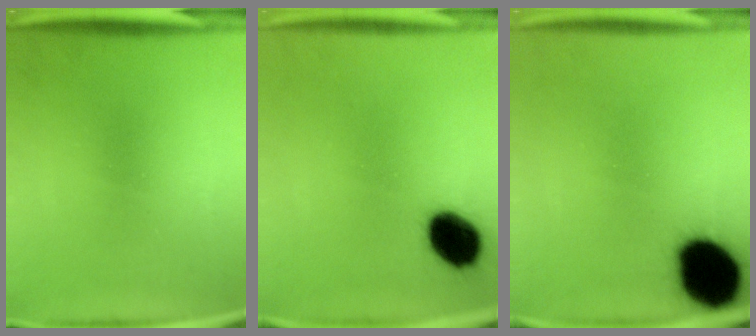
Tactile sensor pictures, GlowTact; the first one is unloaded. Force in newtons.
{"total": 11.0}
{"total": 19.0}